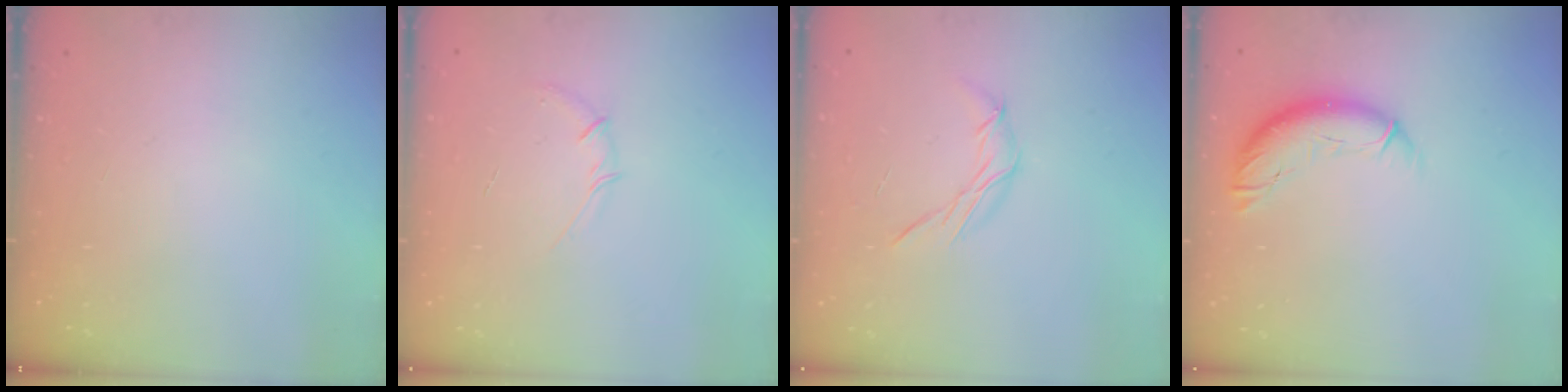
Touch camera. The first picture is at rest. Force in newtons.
{"total": 5.1, "press": 4.9, "slide": 1.4}
{"total": 5.9, "press": 5.9, "slide": 0.3}
{"total": 10.3, "press": 10.2, "slide": 1.2}